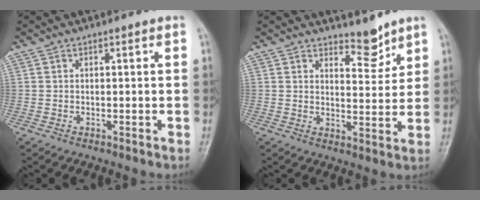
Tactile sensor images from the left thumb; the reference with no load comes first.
{"total": 4.6, "force": [4.0, 1.6, 1.4], "torque": [-0.003, -0.038, 0.065]}